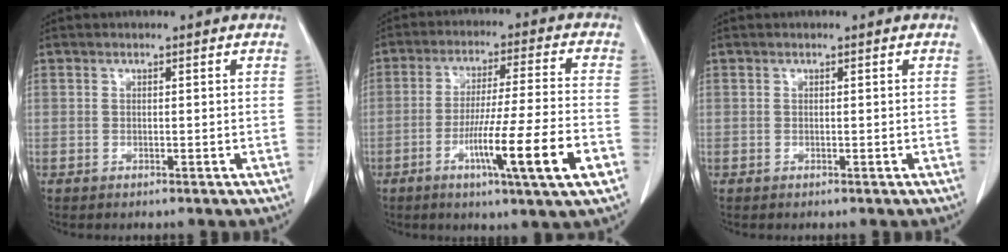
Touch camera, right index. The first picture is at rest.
{"total": 14.0, "force": [-5.5, -0.8, 12.9], "torque": [-0.221, -0.018, -0.092]}
{"total": 0.0}